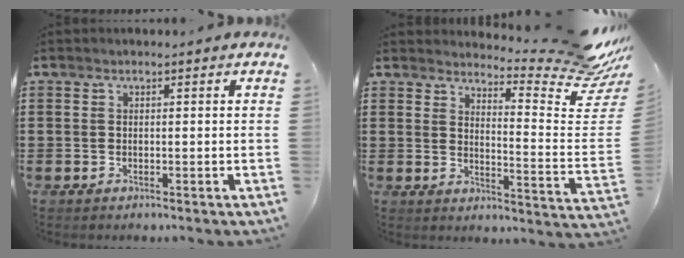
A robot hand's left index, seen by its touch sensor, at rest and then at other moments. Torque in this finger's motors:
{"motor_torque": [1.57, -0.57, -0.03, 0.06]}